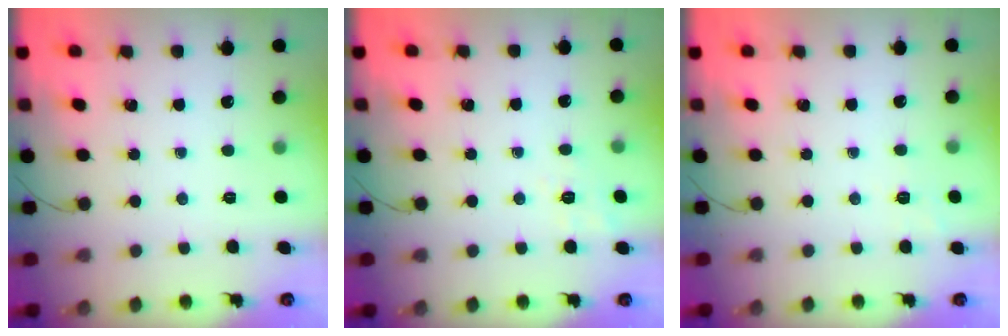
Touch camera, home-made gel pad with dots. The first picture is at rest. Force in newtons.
{"total": 1.9, "press": 0.8, "slide": 1.7}
{"total": 2.2, "press": 0.9, "slide": 2.0}